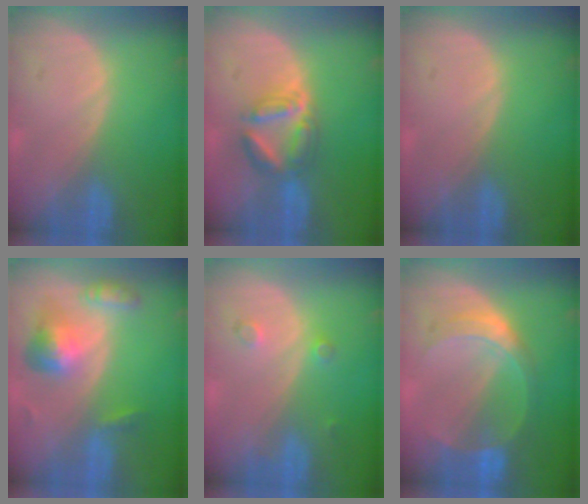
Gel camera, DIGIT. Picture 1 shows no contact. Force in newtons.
{"total": 5.7, "press": 5.7, "slide": 1.0}
{"total": 0.0}
{"total": 6.5, "press": 5.9, "slide": 2.5}
{"total": 2.1, "press": 1.8, "slide": 1.1}
{"total": 5.9, "press": 5.9, "slide": 0.1}